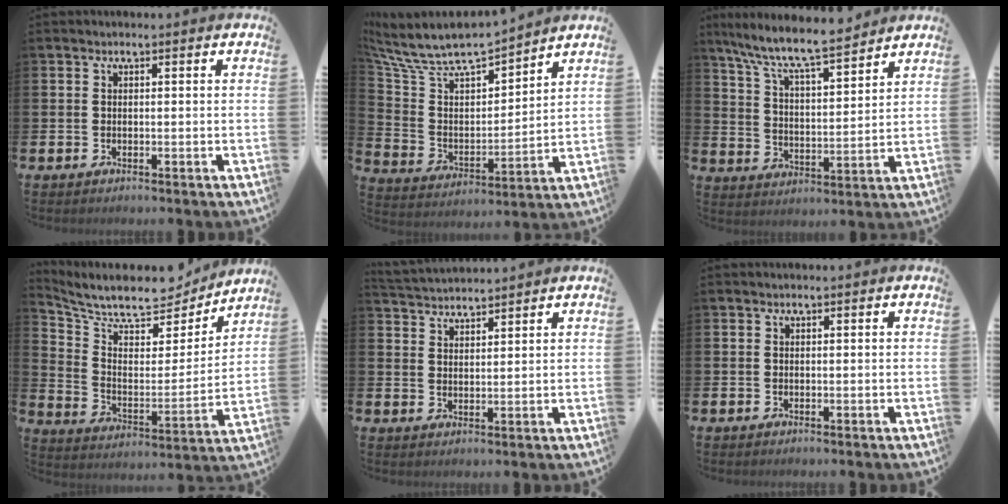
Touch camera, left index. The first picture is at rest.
{"total": 9.2, "force": [8.7, 1.8, 2.5], "torque": [-0.097, -0.066, 0.148]}
{"total": 9.1, "force": [8.4, 0.8, 3.4], "torque": [-0.105, -0.055, 0.146]}
{"total": 9.4, "force": [8.6, 2.6, 2.8], "torque": [-0.096, -0.063, 0.148]}
{"total": 3.4, "force": [3.4, 0.3, 0.0], "torque": [-0.017, -0.016, 0.064]}
{"total": 0.0}